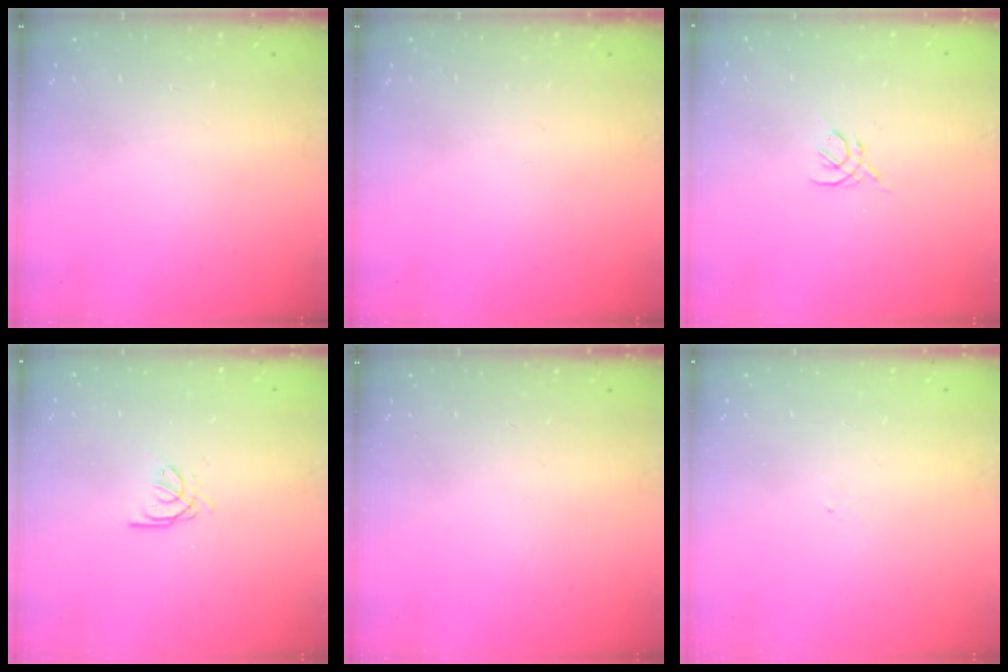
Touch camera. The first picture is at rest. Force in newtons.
{"total": 0.0}
{"total": 2.6, "press": 2.5, "slide": 0.7}
{"total": 2.4, "press": 2.4, "slide": 0.1}
{"total": 0.0}
{"total": 1.3, "press": 1.2, "slide": 0.5}